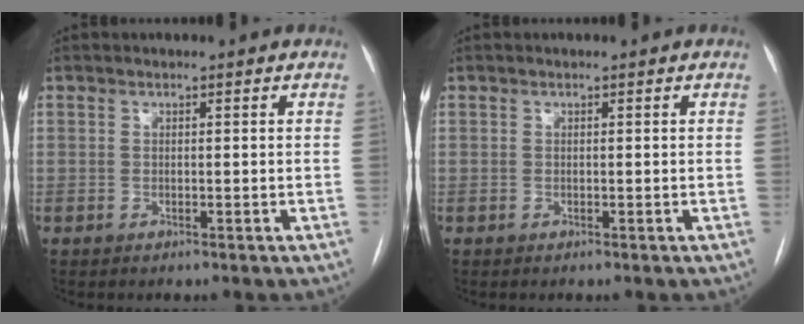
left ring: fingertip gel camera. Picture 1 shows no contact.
{"total": 0.0}